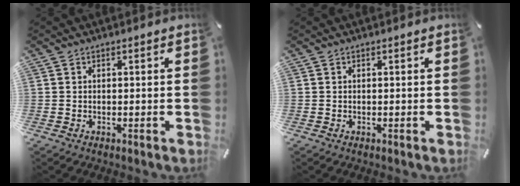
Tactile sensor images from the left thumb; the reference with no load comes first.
{"total": 0.0}